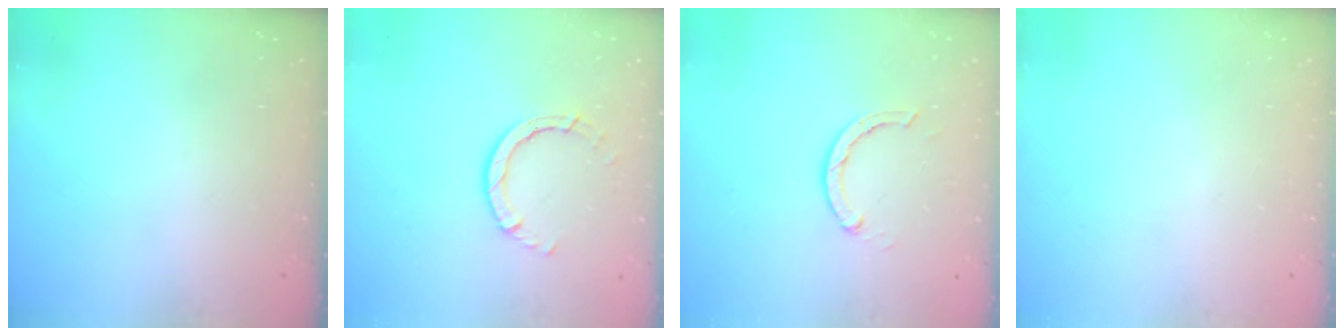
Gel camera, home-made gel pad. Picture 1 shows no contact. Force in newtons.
{"total": 4.7, "press": 4.7, "slide": 0.3}
{"total": 2.9, "press": 2.8, "slide": 0.5}
{"total": 0.0}